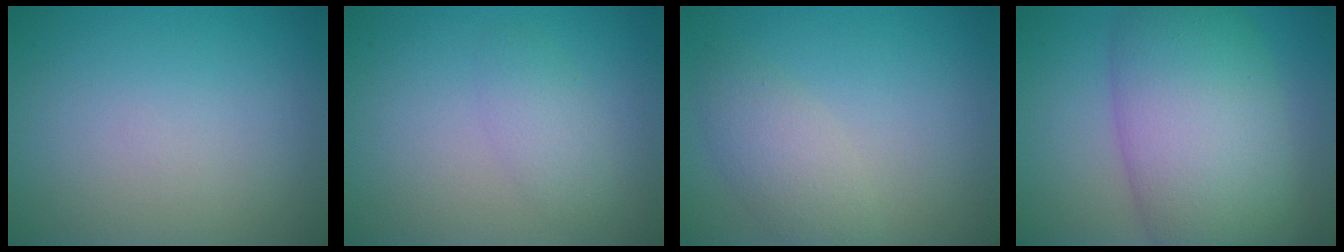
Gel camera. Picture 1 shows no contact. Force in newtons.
{"total": 2.0, "press": 2.0, "slide": 0.1}
{"total": 2.9, "press": 2.9, "slide": 0.2}
{"total": 11.1, "press": 11.1, "slide": 0.3}